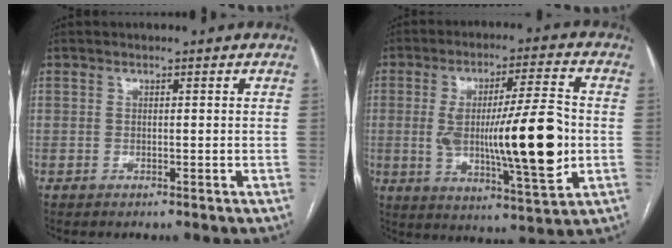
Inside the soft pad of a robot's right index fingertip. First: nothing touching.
{"total": 17.1, "force": [-1.1, 2.3, 16.9], "torque": [-0.284, -0.005, -0.014]}